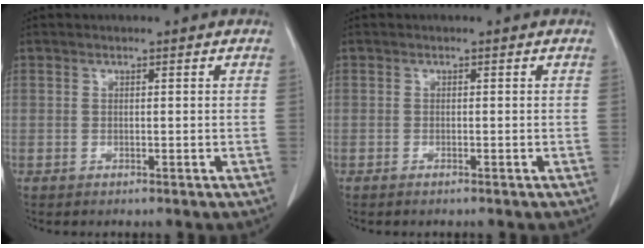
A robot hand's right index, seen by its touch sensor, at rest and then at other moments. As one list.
[{"total": 0.7, "force": [-0.6, 0.1, 0.3], "torque": [-0.012, -0.001, -0.008]}]